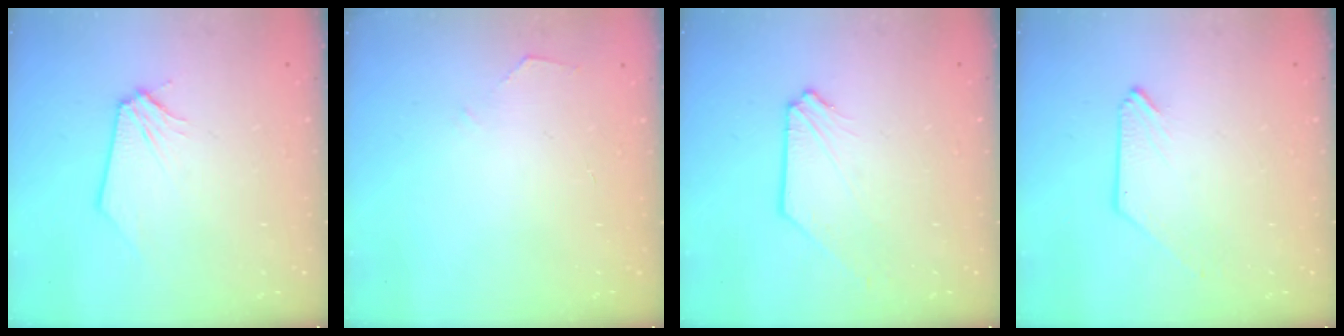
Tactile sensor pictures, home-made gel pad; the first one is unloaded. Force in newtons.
{"total": 2.2, "press": 2.2, "slide": 0.3}
{"total": 1.3, "press": 1.3, "slide": 0.2}
{"total": 0.0}